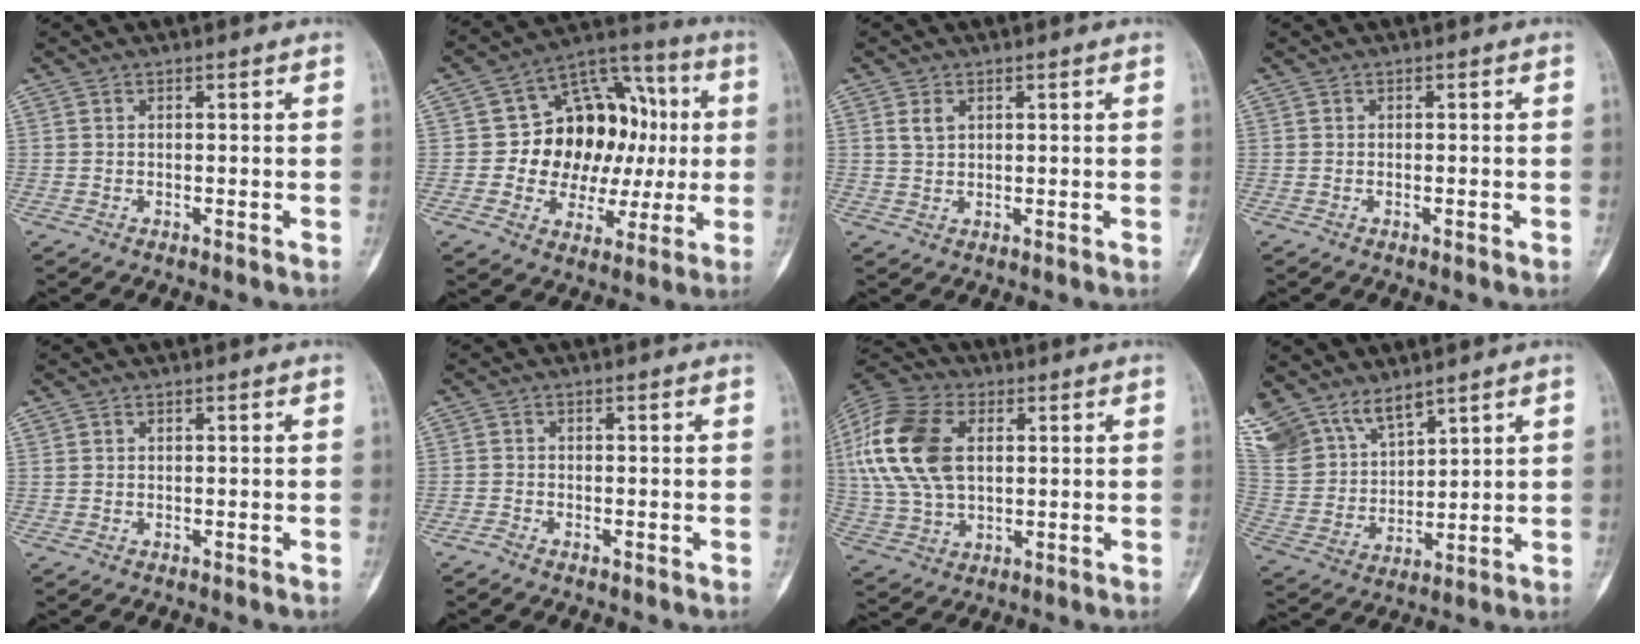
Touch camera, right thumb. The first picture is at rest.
{"total": 19.6, "force": [1.2, 14.6, 13.1], "torque": [-0.121, 0.038, 0.024]}
{"total": 2.5, "force": [1.1, 1.6, 1.5], "torque": [-0.025, -0.001, 0.025]}
{"total": 0.9, "force": [-0.3, 0.3, 0.8], "torque": [-0.008, 0.000, -0.005]}
{"total": 0.0}
{"total": 0.9, "force": [-0.9, 0.2, 0.1], "torque": [-0.007, 0.000, -0.023]}
{"total": 19.4, "force": [3.9, 12.4, 14.4], "torque": [-0.308, 0.006, 0.071]}
{"total": 15.1, "force": [11.4, 7.6, 6.4], "torque": [-0.119, -0.033, 0.244]}